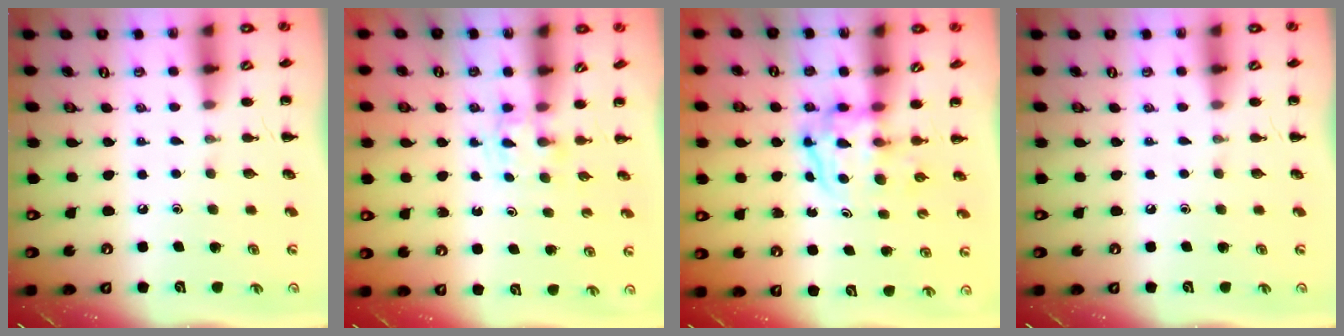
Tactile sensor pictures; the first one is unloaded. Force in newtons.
{"total": 1.7, "press": 1.4, "slide": 0.9}
{"total": 4.0, "press": 4.0, "slide": 0.3}
{"total": 0.0}